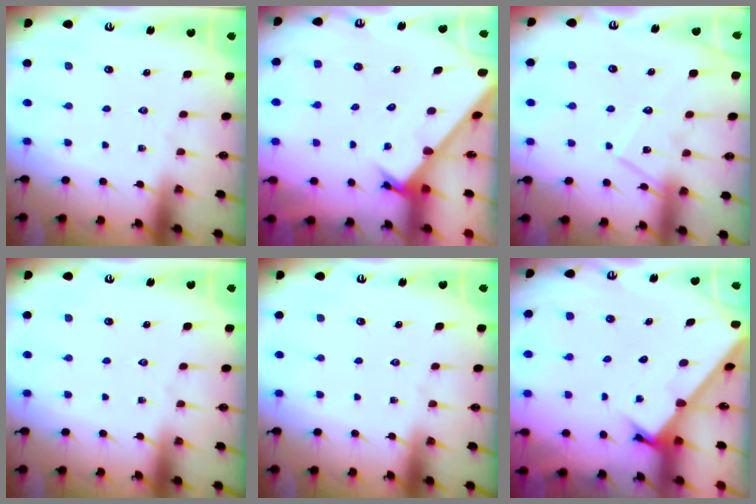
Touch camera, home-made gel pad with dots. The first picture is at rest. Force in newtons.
{"total": 2.7, "press": 2.7, "slide": 0.2}
{"total": 12.2, "press": 12.2, "slide": 0.8}
{"total": 0.0}
{"total": 0.0}
{"total": 2.0, "press": 2.0, "slide": 0.2}